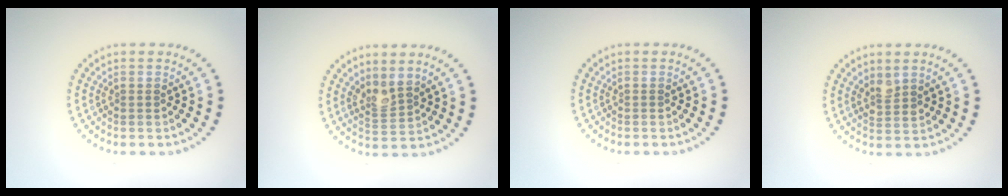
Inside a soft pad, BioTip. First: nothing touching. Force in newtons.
{"total": 2.2, "press": 1.6, "slide": 1.4}
{"total": 0.0}
{"total": 1.6, "press": 1.4, "slide": 0.8}